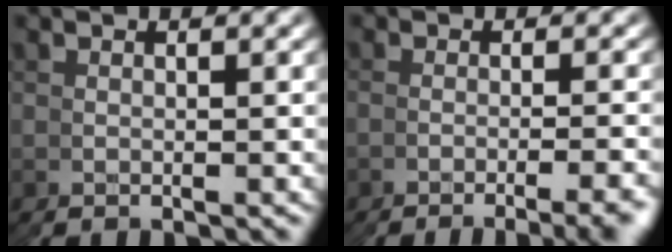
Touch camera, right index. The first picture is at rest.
{"total": 2.9, "force": [-2.1, -2.0, 0.5], "torque": [-0.002, 0.017, -0.042]}